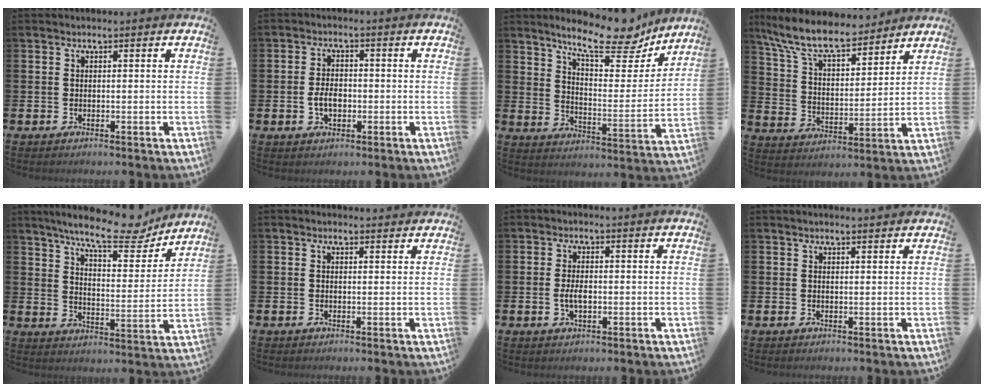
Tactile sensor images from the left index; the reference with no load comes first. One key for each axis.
{"total": 3.3, "fx": -0.6, "fy": 2.1, "fz": 2.5, "tx": -0.039, "ty": 0.001, "tz": -0.014}
{"total": 12.7, "fx": 10.7, "fy": 3.3, "fz": 6.0, "tx": -0.114, "ty": -0.062, "tz": 0.182}
{"total": 10.1, "fx": 8.8, "fy": 2.8, "fz": 4.1, "tx": -0.122, "ty": -0.047, "tz": 0.157}
{"total": 11.3, "fx": 10.0, "fy": 2.4, "fz": 4.9, "tx": -0.100, "ty": -0.057, "tz": 0.170}
{"total": 0.7, "fx": 0.6, "fy": 0.3, "fz": 0.1, "tx": 0.005, "ty": 0.000, "tz": 0.010}
{"total": 2.6, "fx": -0.3, "fy": 1.3, "fz": 2.2, "tx": -0.043, "ty": 0.003, "tz": -0.006}
{"total": 1.0, "fx": 0.9, "fy": -0.1, "fz": 0.2, "tx": -0.002, "ty": -0.001, "tz": 0.017}